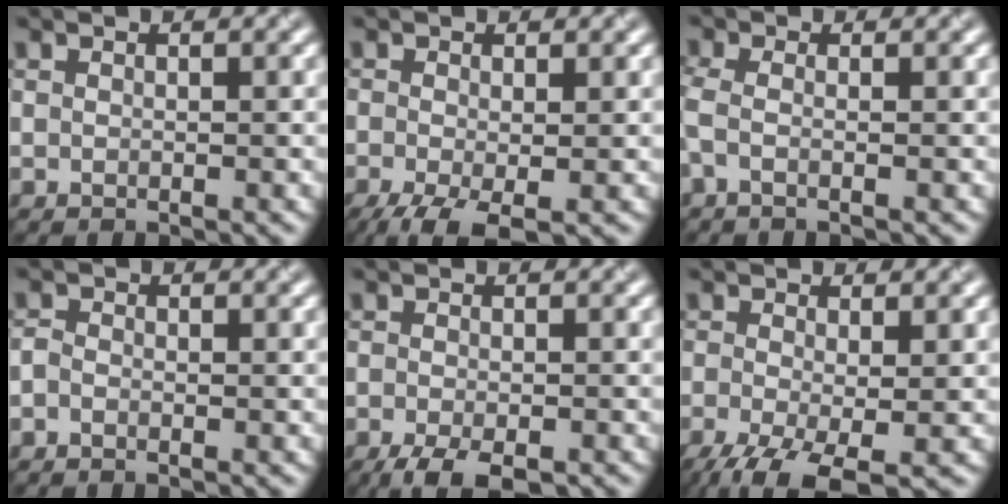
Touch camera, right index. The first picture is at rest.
{"total": 4.5, "force": [-2.2, 1.5, 3.6], "torque": [-0.076, -0.009, -0.044]}
{"total": 1.8, "force": [-0.6, 0.7, 1.5], "torque": [-0.037, -0.009, -0.020]}
{"total": 1.0, "force": [-0.6, 0.6, 0.5], "torque": [-0.011, 0.001, -0.016]}
{"total": 4.3, "force": [-2.9, 1.3, 2.9], "torque": [-0.050, -0.009, -0.052]}
{"total": 6.9, "force": [-3.5, 2.4, 5.4], "torque": [-0.117, -0.022, -0.064]}